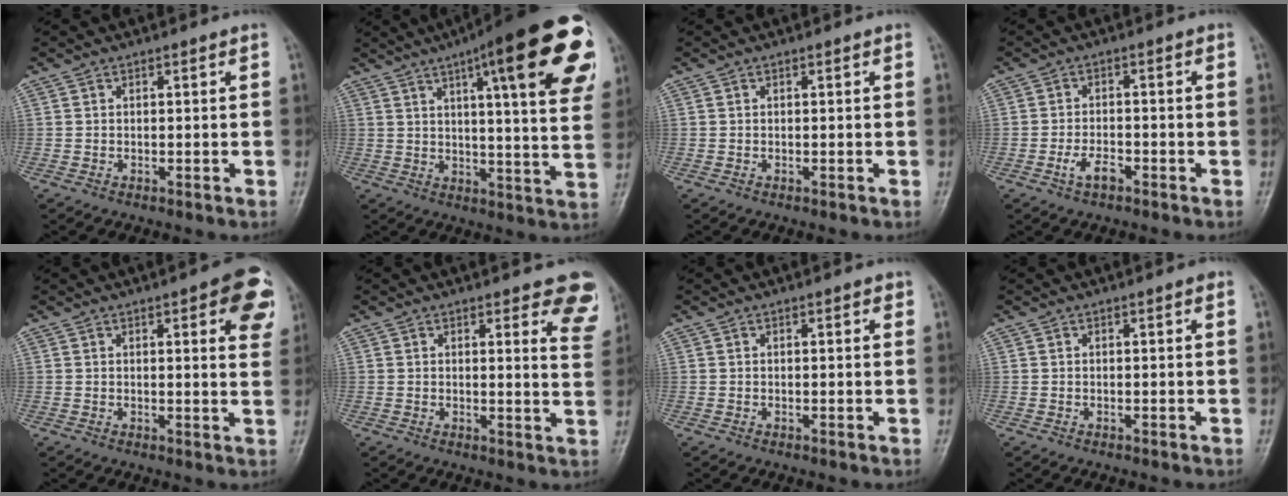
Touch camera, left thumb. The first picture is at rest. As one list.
[{"total": 25.6, "force": [11.3, 5.7, 22.2], "torque": [-0.272, -0.012, 0.148]}, {"total": 0.0}, {"total": 3.7, "force": [-2.1, 1.8, 2.5], "torque": [-0.048, 0.015, -0.039]}, {"total": 10.1, "force": [4.3, 3.2, 8.5], "torque": [-0.066, -0.011, 0.043]}, {"total": 8.0, "force": [6.2, 2.6, 4.3], "torque": [-0.012, -0.036, 0.046]}, {"total": 1.0, "force": [0.5, 0.5, 0.7], "torque": [-0.005, 0.000, 0.003]}, {"total": 0.5, "force": [0.2, 0.2, 0.4], "torque": [-0.006, 0.001, 0.000]}]